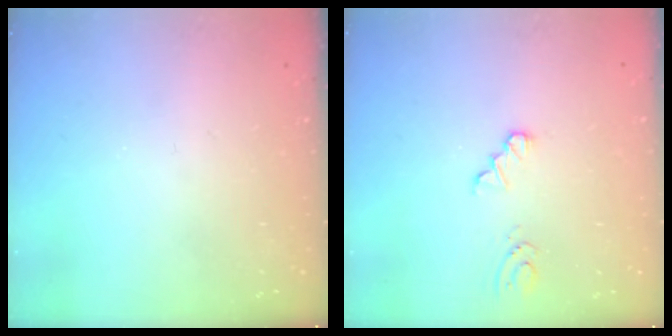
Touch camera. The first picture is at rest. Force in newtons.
{"total": 1.1, "press": 1.1, "slide": 0.2}